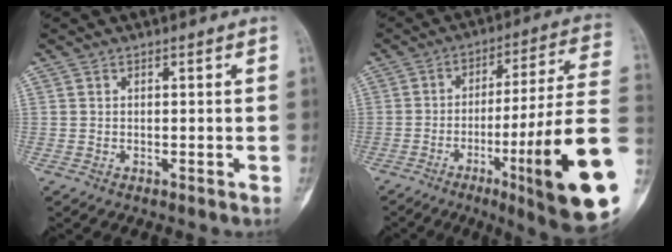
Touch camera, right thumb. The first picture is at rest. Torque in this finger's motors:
{"motor_torque": [2.94, 1.78, 1.89, -0.88, 0.50]}